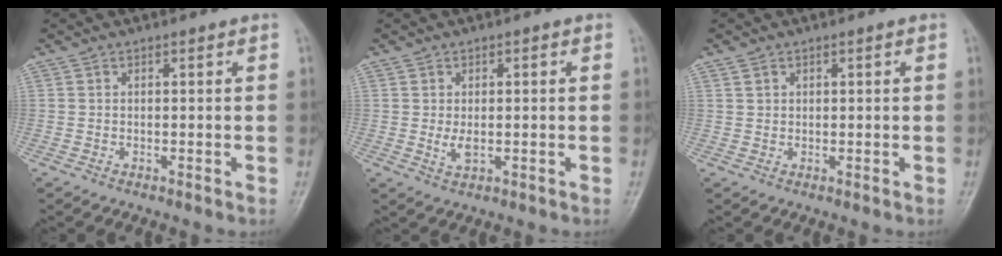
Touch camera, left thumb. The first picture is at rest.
{"total": 2.8, "force": [-0.2, 1.5, 2.3], "torque": [-0.046, -0.002, -0.001]}
{"total": 1.1, "force": [0.5, 0.9, 0.2], "torque": [0.000, 0.003, 0.013]}